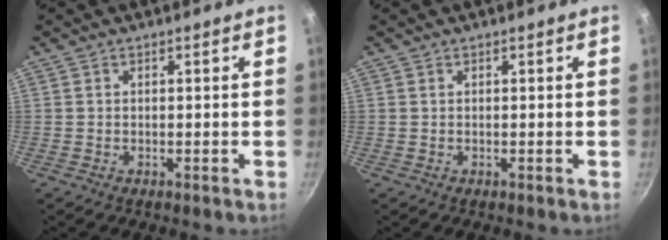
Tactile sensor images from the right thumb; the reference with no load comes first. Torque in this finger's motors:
{"motor_torque": [-0.30, 0.28, 0.45, 0.12, 0.03]}